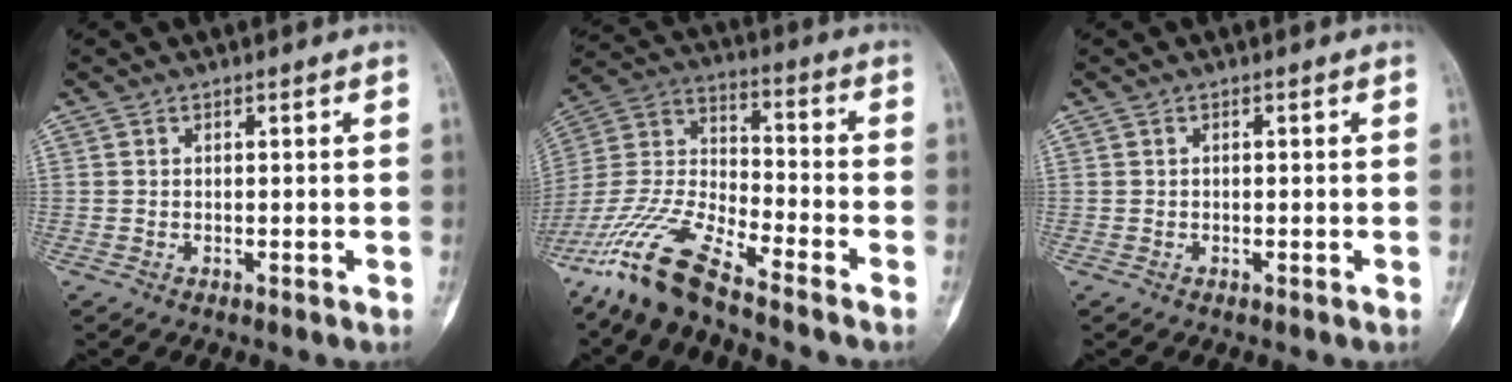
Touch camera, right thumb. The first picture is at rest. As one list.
[{"total": 14.9, "force": [-11.7, 2.7, 8.9], "torque": [-0.198, 0.049, -0.233]}, {"total": 0.0}]